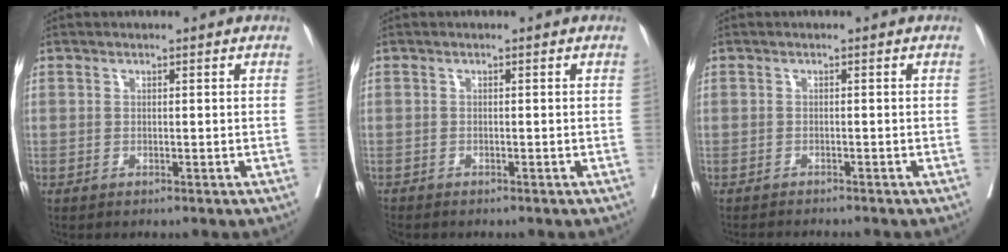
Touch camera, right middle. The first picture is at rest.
{"total": 1.7, "force": [-1.6, 0.5, 0.3], "torque": [-0.011, -0.006, -0.029]}
{"total": 3.7, "force": [-3.6, -0.1, 1.1], "torque": [-0.006, -0.010, -0.053]}